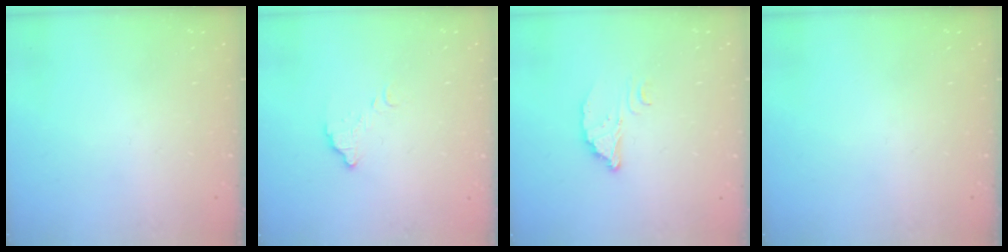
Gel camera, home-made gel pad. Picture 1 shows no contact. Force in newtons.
{"total": 6.0, "press": 6.0, "slide": 0.4}
{"total": 3.7, "press": 3.7, "slide": 0.3}
{"total": 0.0}